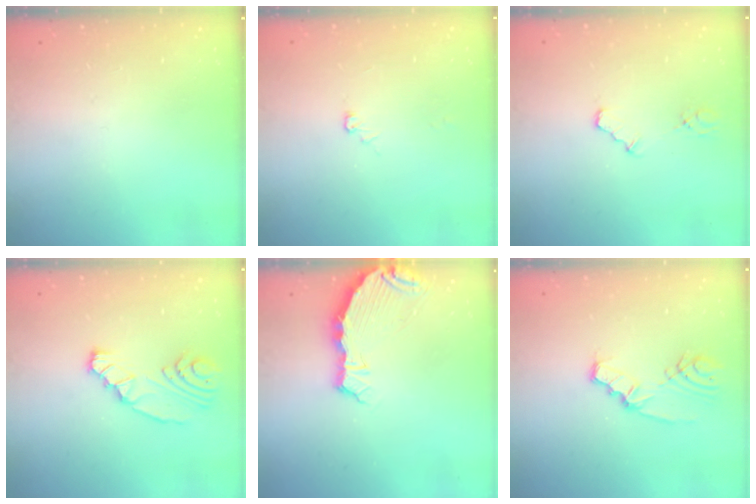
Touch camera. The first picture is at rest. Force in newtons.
{"total": 3.8, "press": 3.8, "slide": 0.4}
{"total": 5.5, "press": 5.5, "slide": 0.5}
{"total": 8.3, "press": 7.4, "slide": 3.8}
{"total": 5.5, "press": 5.3, "slide": 1.5}
{"total": 4.6, "press": 4.6, "slide": 0.5}